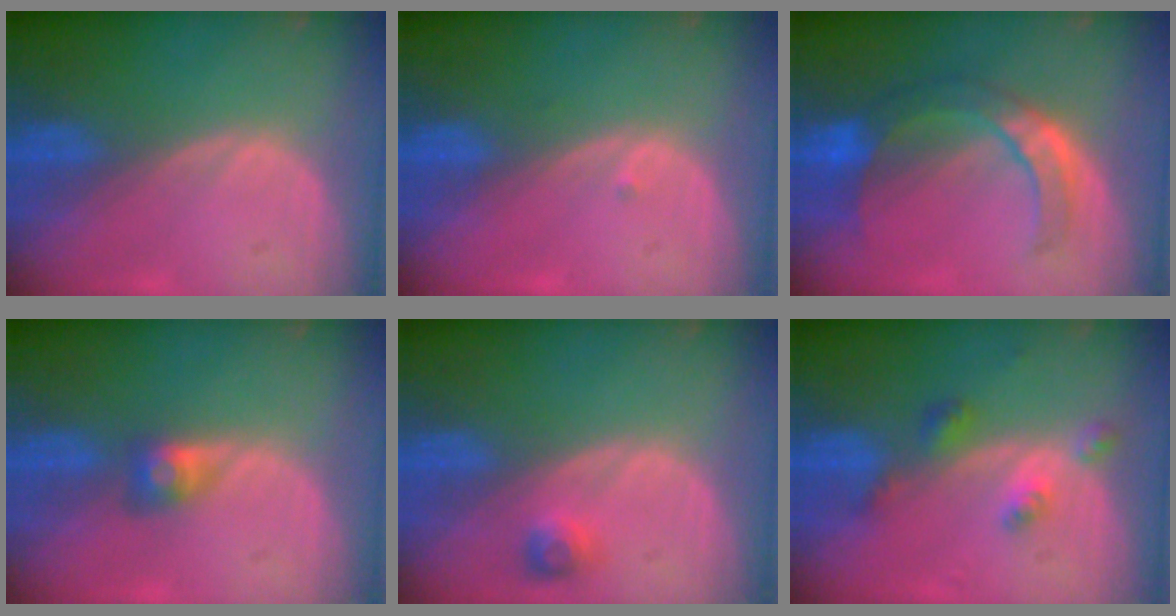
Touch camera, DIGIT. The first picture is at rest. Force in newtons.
{"total": 0.5, "press": 0.4, "slide": 0.3}
{"total": 7.4, "press": 7.2, "slide": 1.9}
{"total": 3.1, "press": 2.7, "slide": 1.5}
{"total": 2.2, "press": 2.2, "slide": 0.4}
{"total": 4.3, "press": 3.9, "slide": 1.7}